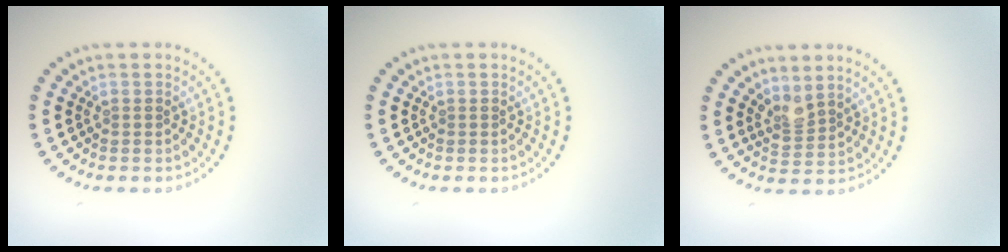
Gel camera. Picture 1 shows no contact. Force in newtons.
{"total": 0.0}
{"total": 2.0, "press": 1.5, "slide": 1.3}